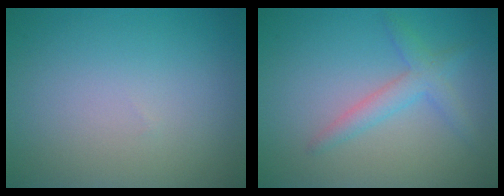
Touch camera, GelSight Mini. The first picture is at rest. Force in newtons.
{"total": 2.5, "press": 2.5, "slide": 0.1}